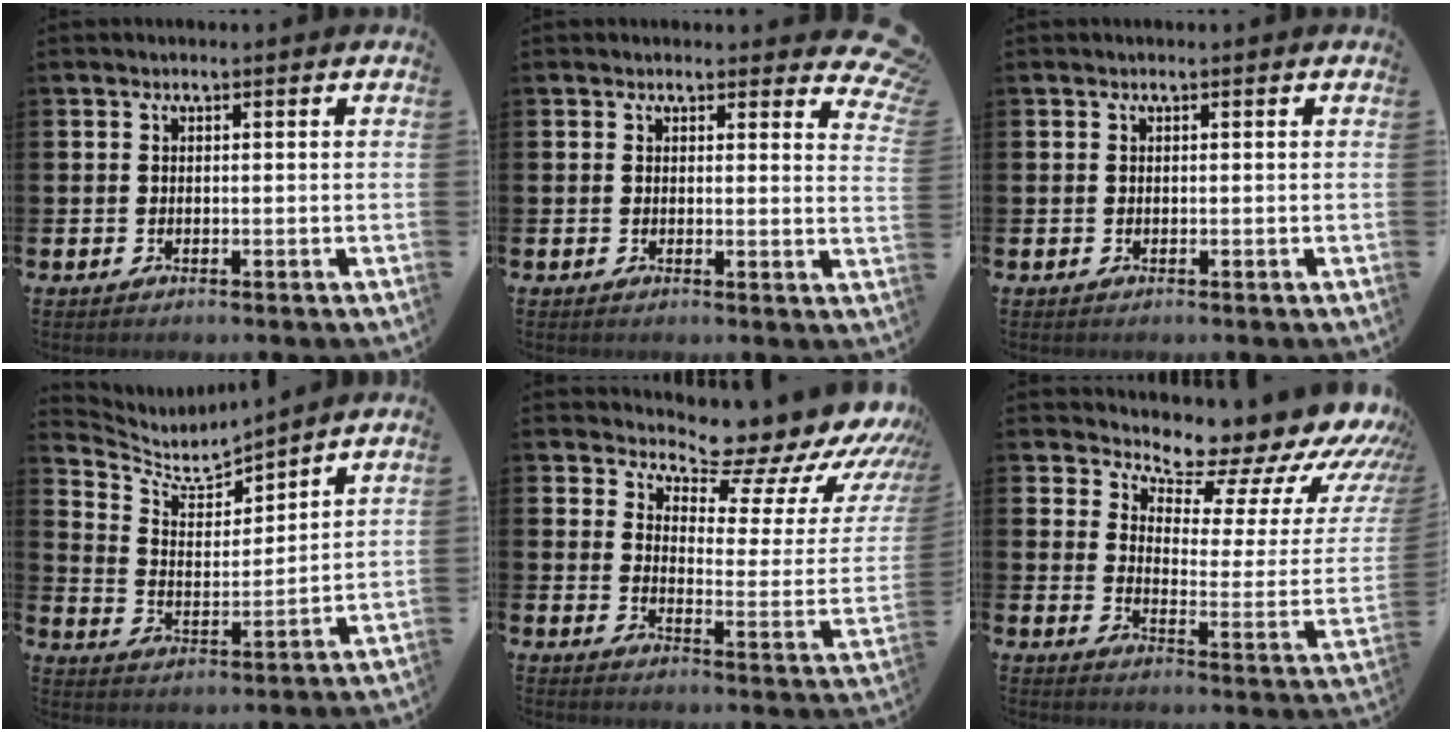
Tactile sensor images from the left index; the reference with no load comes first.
{"total": 2.4, "force": [2.2, 1.0, 0.4], "torque": [0.009, -0.016, 0.032]}
{"total": 0.0}
{"total": 5.3, "force": [5.1, 1.2, 0.8], "torque": [-0.050, -0.042, 0.087]}
{"total": 9.8, "force": [8.8, 3.0, 3.2], "torque": [-0.059, -0.079, 0.140]}
{"total": 10.2, "force": [9.4, 2.9, 2.5], "torque": [-0.050, -0.091, 0.148]}